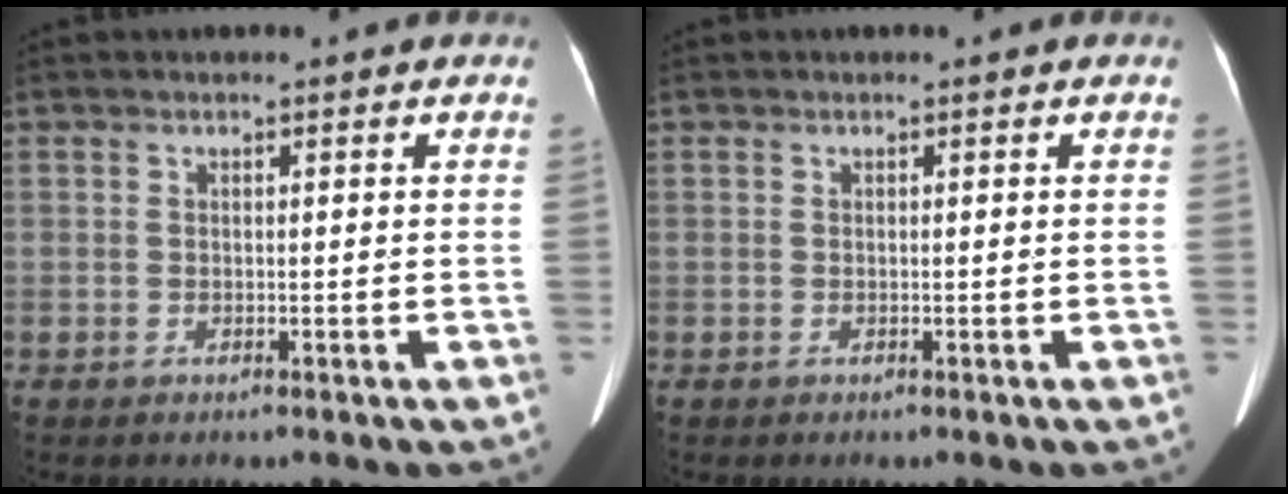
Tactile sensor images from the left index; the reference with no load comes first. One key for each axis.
{"total": 0.0}